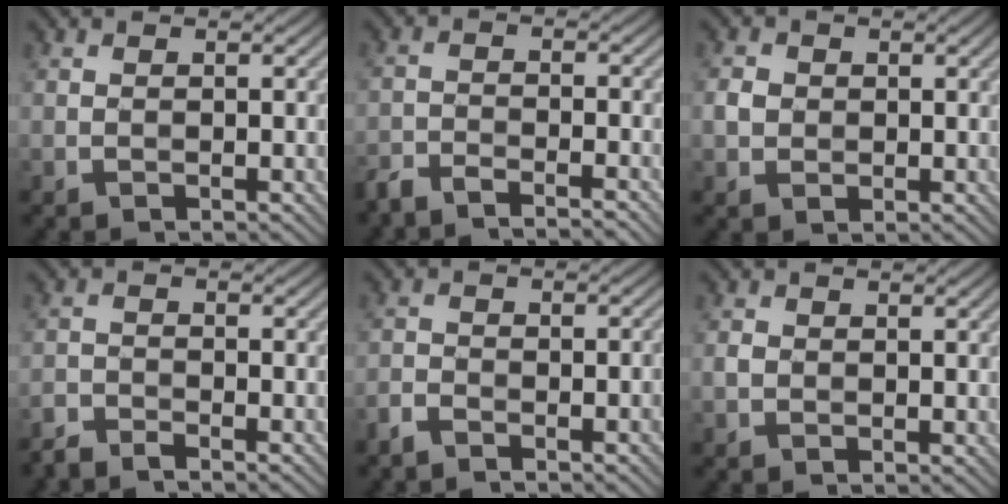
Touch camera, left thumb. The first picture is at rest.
{"total": 4.5, "force": [-4.1, 0.6, 1.7], "torque": [-0.037, -0.008, -0.081]}
{"total": 2.2, "force": [0.2, 2.0, 1.0], "torque": [-0.024, -0.001, 0.000]}
{"total": 3.4, "force": [-3.2, 0.4, 1.0], "torque": [-0.022, -0.007, -0.070]}
{"total": 3.9, "force": [-3.1, 1.0, 2.1], "torque": [-0.039, -0.002, -0.063]}
{"total": 1.2, "force": [-0.1, 1.0, 0.6], "torque": [-0.014, -0.001, -0.005]}